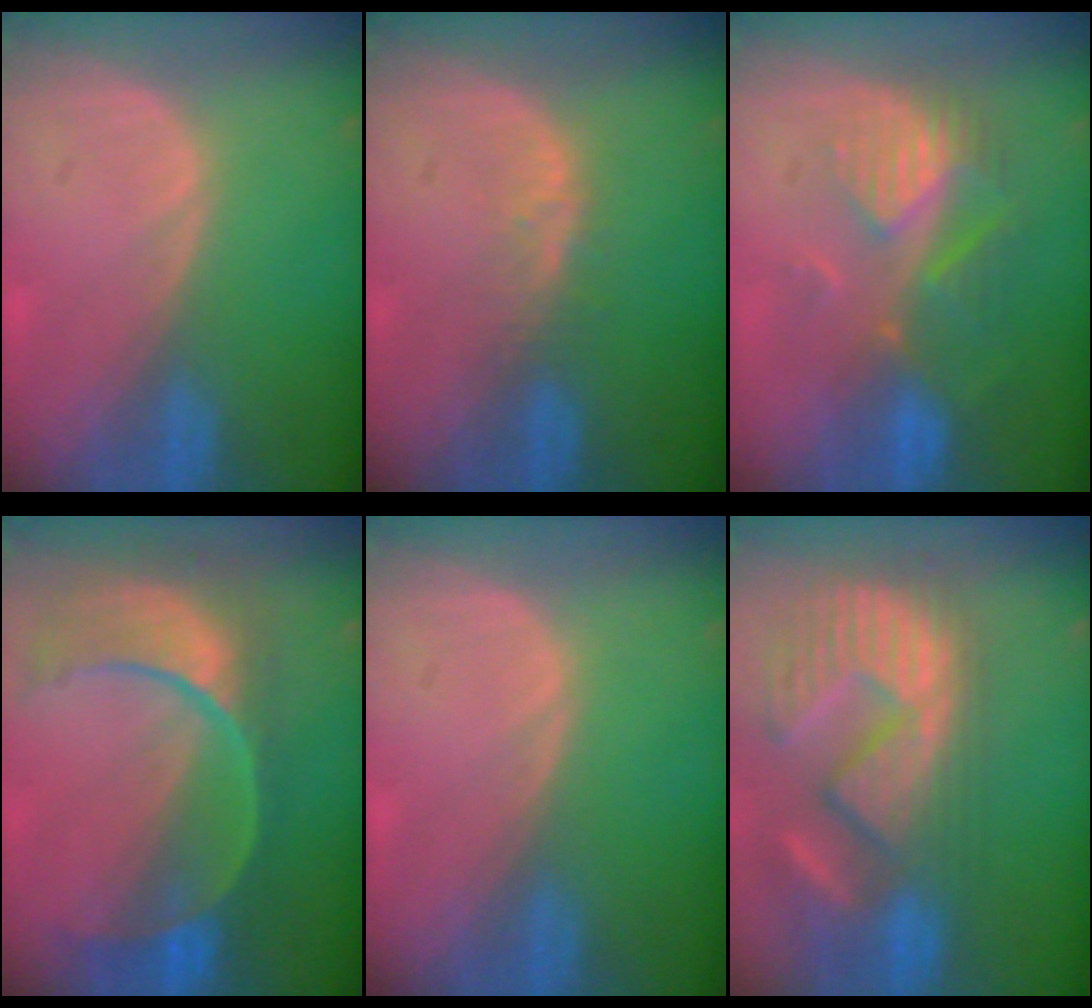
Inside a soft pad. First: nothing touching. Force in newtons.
{"total": 2.5, "press": 2.4, "slide": 0.2}
{"total": 8.7, "press": 7.8, "slide": 4.0}
{"total": 11.2, "press": 9.4, "slide": 6.1}
{"total": 0.0}
{"total": 14.0, "press": 12.1, "slide": 7.1}